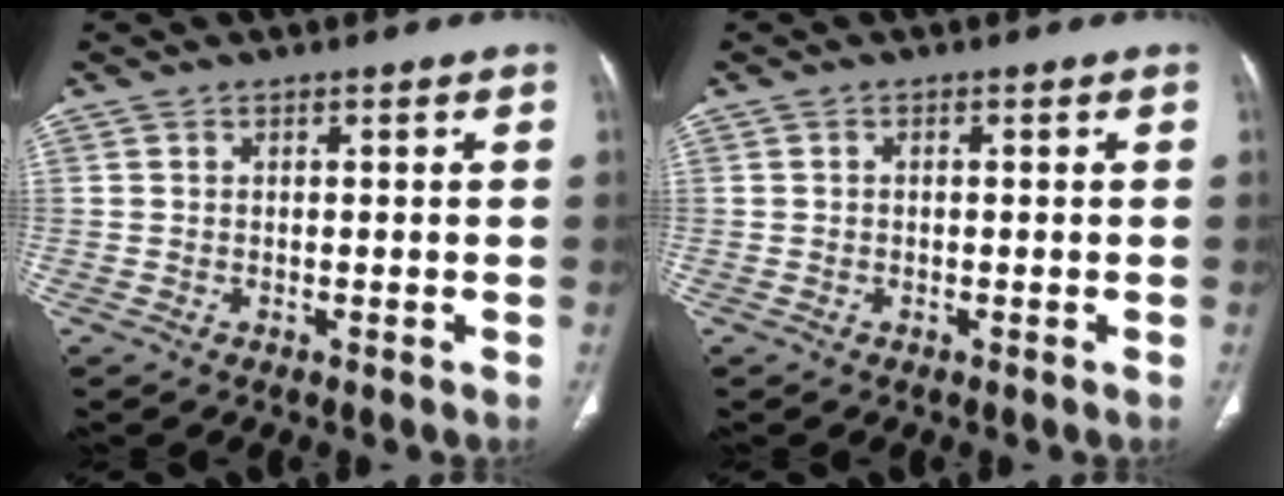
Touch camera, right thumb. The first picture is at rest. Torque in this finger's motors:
{"motor_torque": [-0.29, 0.22, -0.14, 0.15, 0.03]}